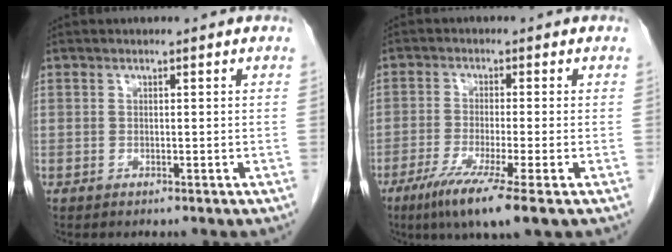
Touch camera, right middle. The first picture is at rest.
{"total": 8.9, "force": [-5.3, -0.5, 7.1], "torque": [-0.126, -0.028, -0.090]}